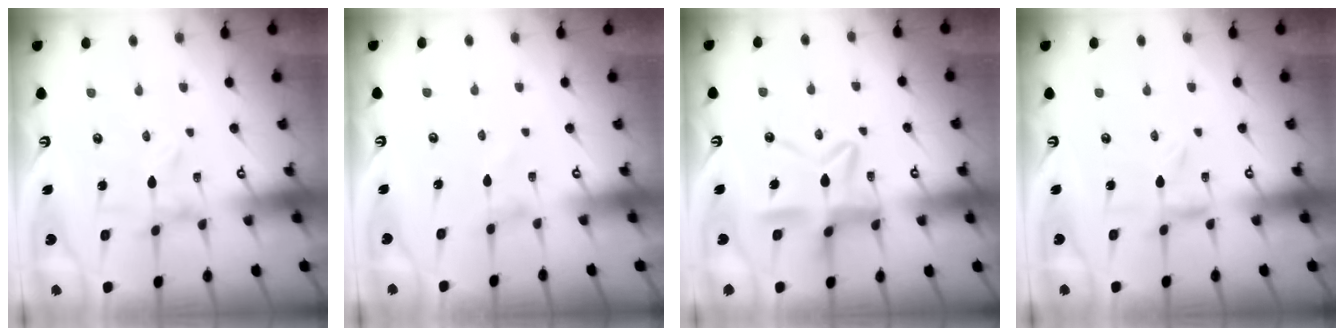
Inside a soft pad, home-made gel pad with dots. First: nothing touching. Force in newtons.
{"total": 0.0}
{"total": 12.2, "press": 12.1, "slide": 1.2}
{"total": 1.4, "press": 1.4, "slide": 0.2}